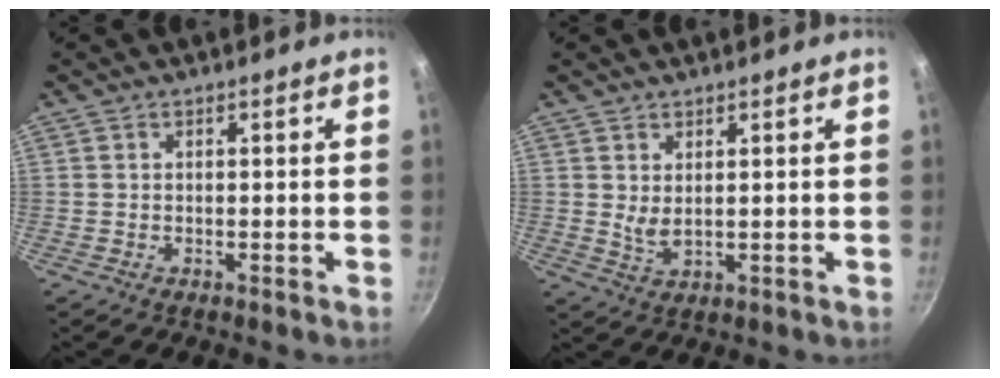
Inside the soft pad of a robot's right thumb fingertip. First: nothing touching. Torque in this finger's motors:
{"motor_torque": [0.44, 0.30, -0.20, -0.06, 0.01]}